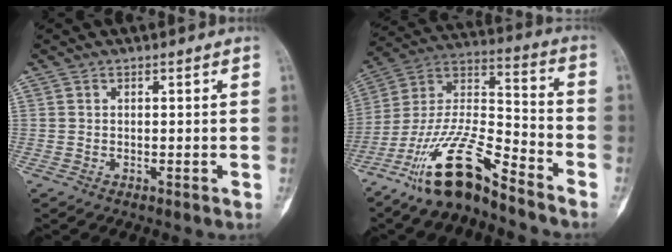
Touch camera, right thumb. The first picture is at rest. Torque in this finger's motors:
{"motor_torque": [1.14, 0.33, 1.37, -1.43, 0.37]}